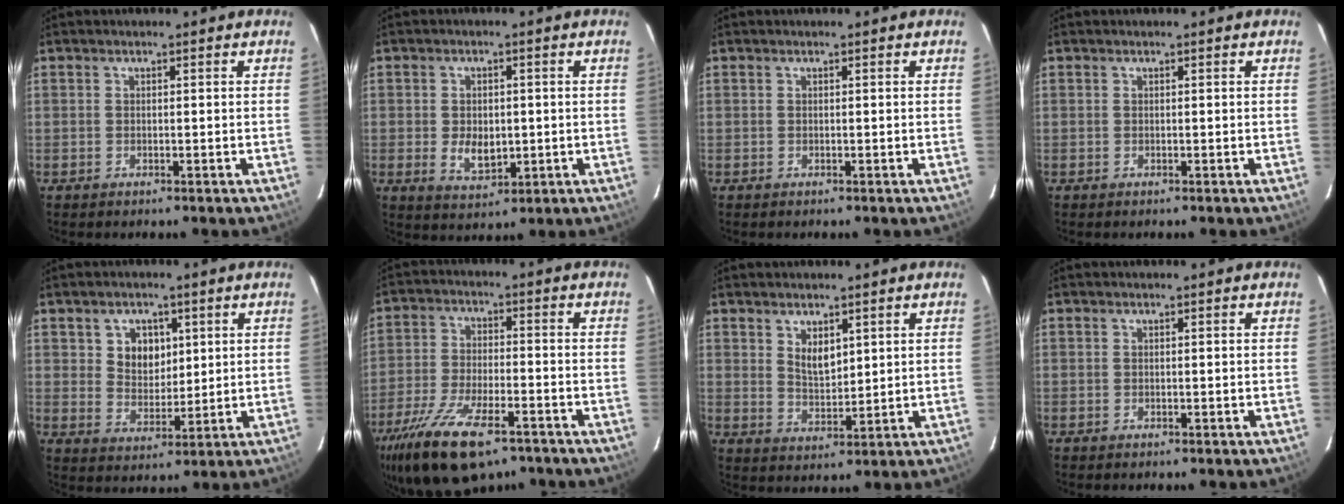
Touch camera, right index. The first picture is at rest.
{"total": 5.9, "force": [-0.9, 4.0, 4.3], "torque": [-0.081, -0.008, -0.006]}
{"total": 0.0}
{"total": 0.0}
{"total": 6.5, "force": [2.3, 5.4, 2.9], "torque": [-0.046, 0.009, 0.049]}
{"total": 18.3, "force": [-12.1, 7.0, 11.8], "torque": [-0.246, -0.044, -0.207]}
{"total": 4.8, "force": [2.4, 2.6, 3.3], "torque": [-0.052, -0.003, 0.047]}
{"total": 0.0}